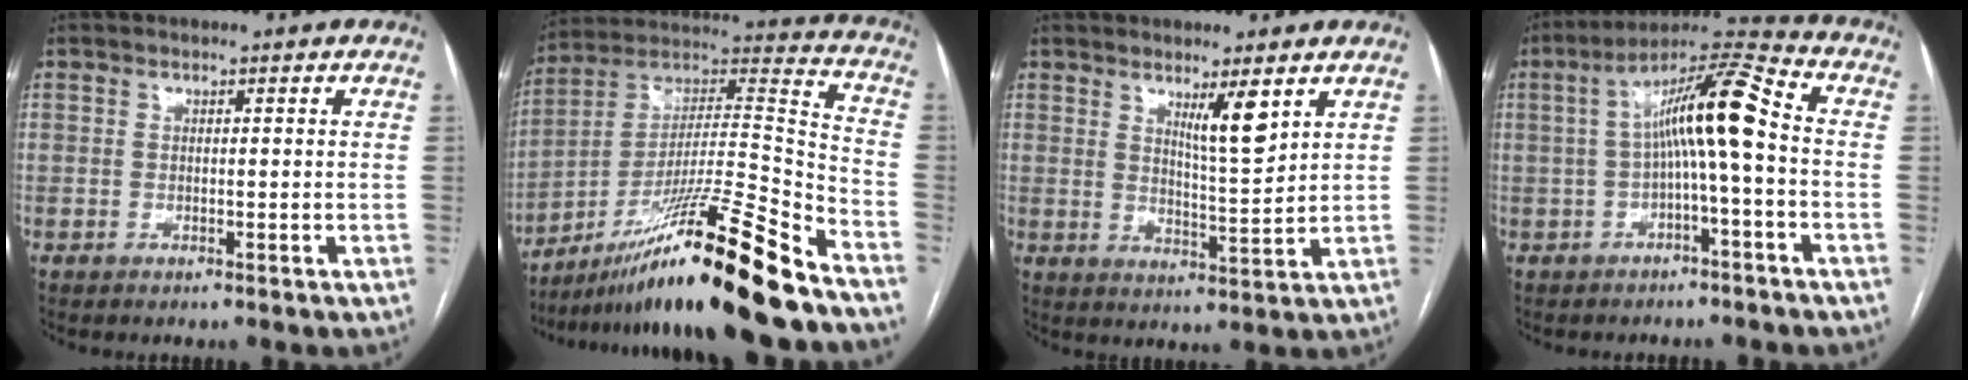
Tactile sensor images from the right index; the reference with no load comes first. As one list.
[{"total": 23.7, "force": [-17.2, -1.0, 16.3], "torque": [-0.261, -0.008, -0.300]}, {"total": 5.7, "force": [3.3, 0.3, 4.6], "torque": [-0.079, -0.014, 0.060]}, {"total": 10.9, "force": [-0.2, 0.7, 10.9], "torque": [-0.185, 0.037, -0.008]}]